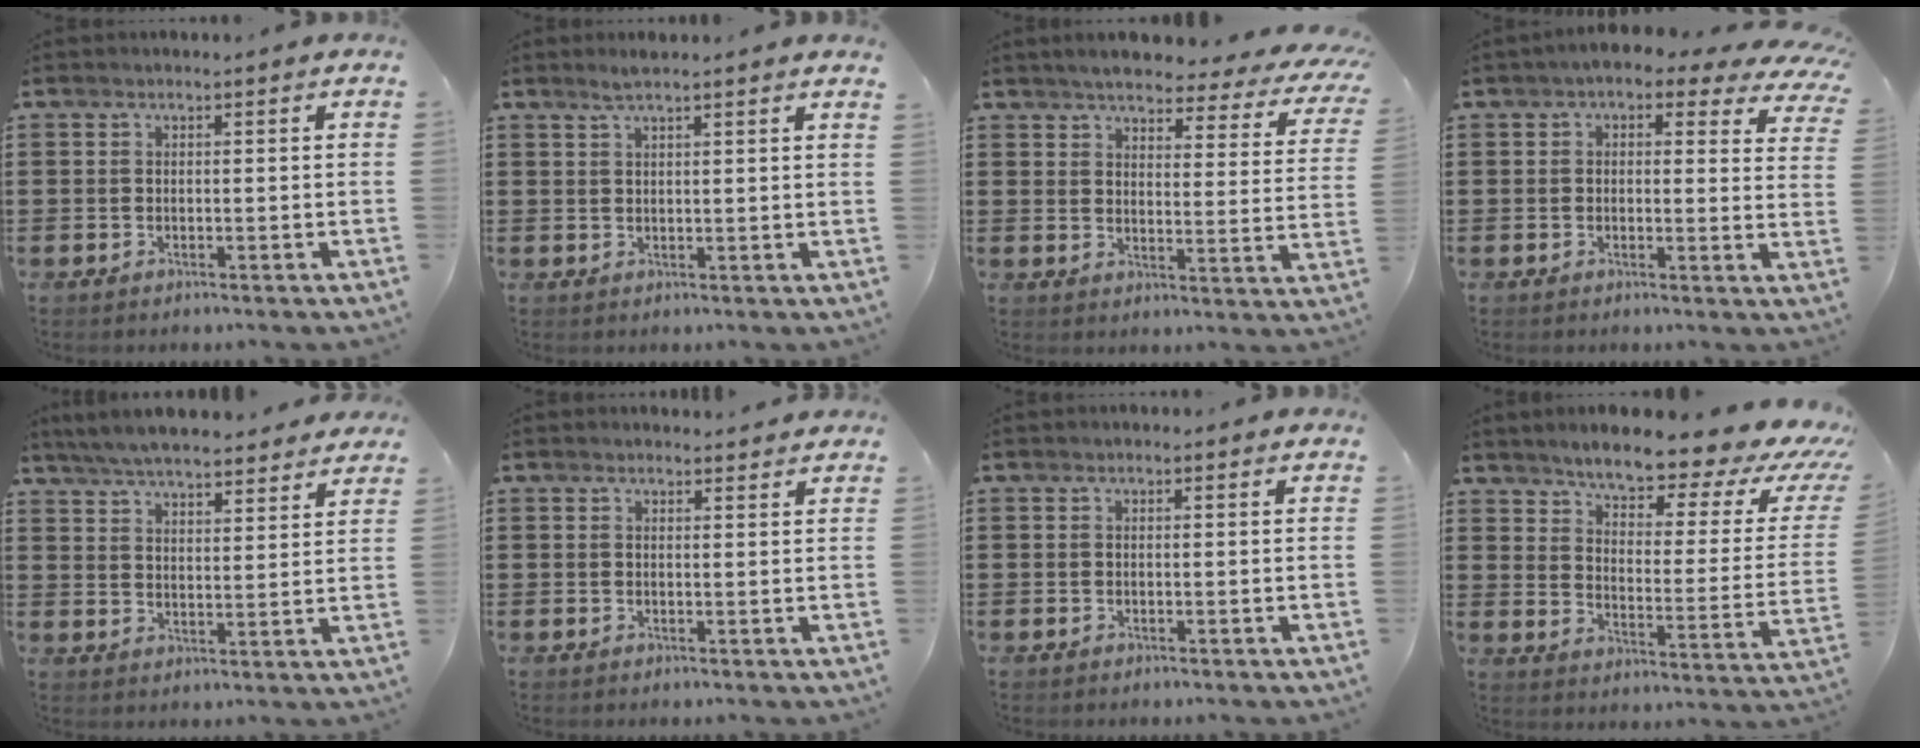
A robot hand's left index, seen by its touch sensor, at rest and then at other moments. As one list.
[{"total": 2.4, "force": [2.1, -0.2, 1.2], "torque": [-0.028, 0.002, 0.040]}, {"total": 4.9, "force": [4.4, 0.3, 2.0], "torque": [-0.051, -0.034, 0.071]}, {"total": 3.0, "force": [1.9, 1.5, 1.8], "torque": [-0.044, -0.006, 0.031]}, {"total": 6.1, "force": [5.9, 0.2, 1.2], "torque": [-0.049, -0.030, 0.106]}, {"total": 1.4, "force": [1.4, 0.2, 0.1], "torque": [-0.006, -0.001, 0.028]}, {"total": 0.0}, {"total": 7.9, "force": [6.8, 1.0, 3.9], "torque": [-0.083, -0.053, 0.108]}]